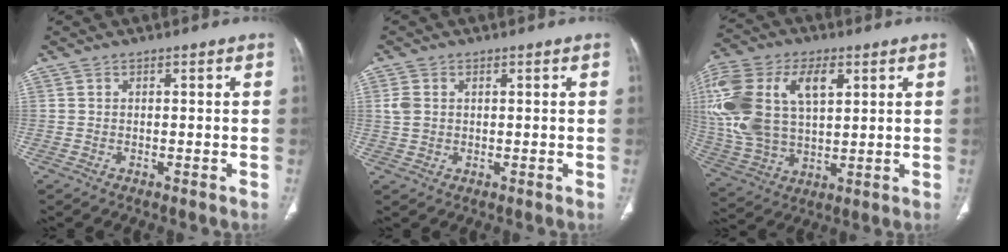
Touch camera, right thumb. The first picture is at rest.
{"total": 2.7, "force": [0.5, 2.1, 1.7], "torque": [-0.042, 0.004, 0.013]}
{"total": 23.9, "force": [6.4, 14.0, 18.3], "torque": [-0.409, 0.010, 0.121]}